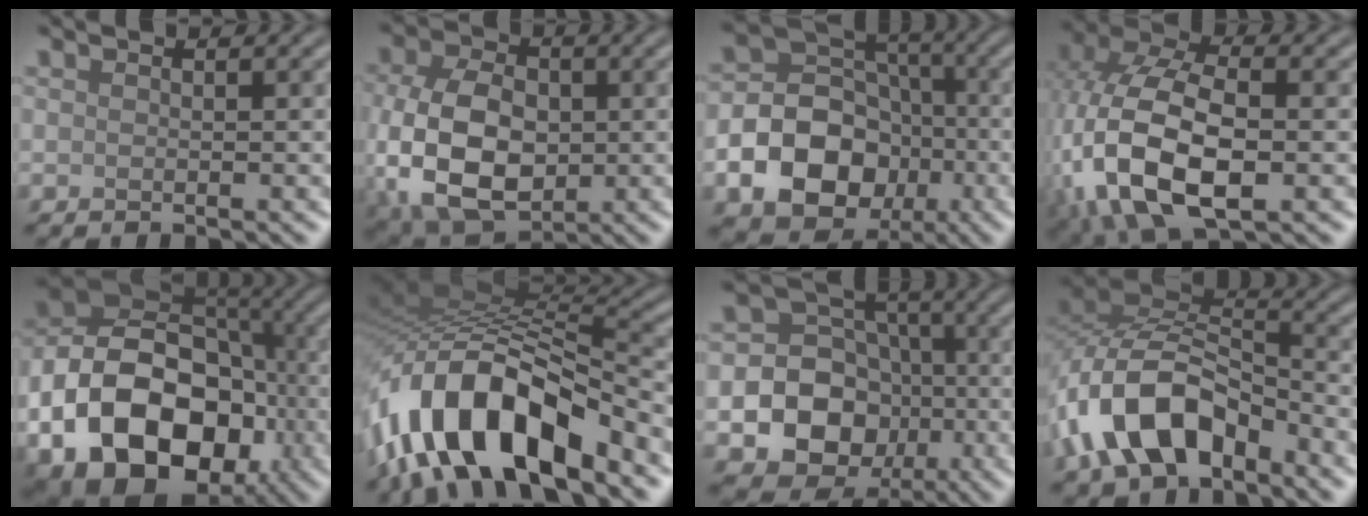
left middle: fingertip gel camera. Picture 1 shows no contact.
{"total": 11.1, "force": [-1.5, 7.6, 8.0], "torque": [-0.181, -0.019, -0.030]}
{"total": 10.9, "force": [-3.7, 8.7, 5.5], "torque": [-0.091, -0.009, -0.090]}
{"total": 12.4, "force": [-3.2, 7.3, 9.5], "torque": [-0.219, -0.015, -0.054]}
{"total": 16.3, "force": [-4.9, 11.7, 10.2], "torque": [-0.177, -0.025, -0.080]}
{"total": 14.4, "force": [-7.1, 6.1, 11.0], "torque": [-0.195, 0.005, -0.127]}
{"total": 14.0, "force": [-4.1, 12.7, 4.5], "torque": [-0.087, -0.030, -0.078]}
{"total": 9.5, "force": [-5.1, 5.1, 6.2], "torque": [-0.120, 0.012, -0.104]}